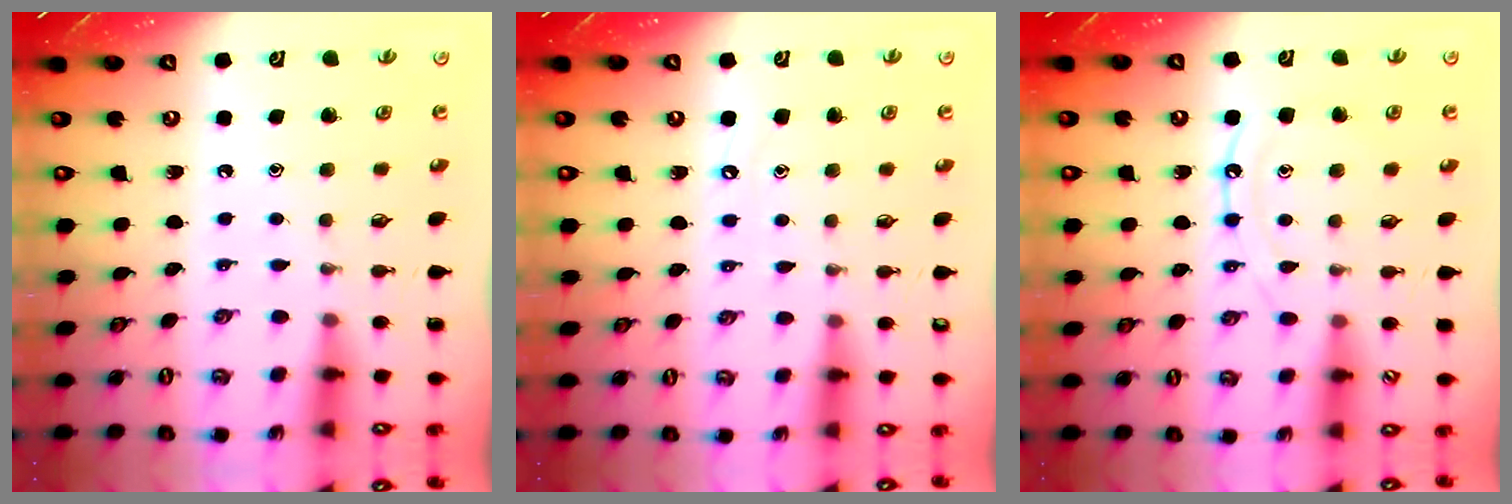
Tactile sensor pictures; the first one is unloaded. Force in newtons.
{"total": 4.4, "press": 4.4, "slide": 0.5}
{"total": 10.9, "press": 10.9, "slide": 1.0}